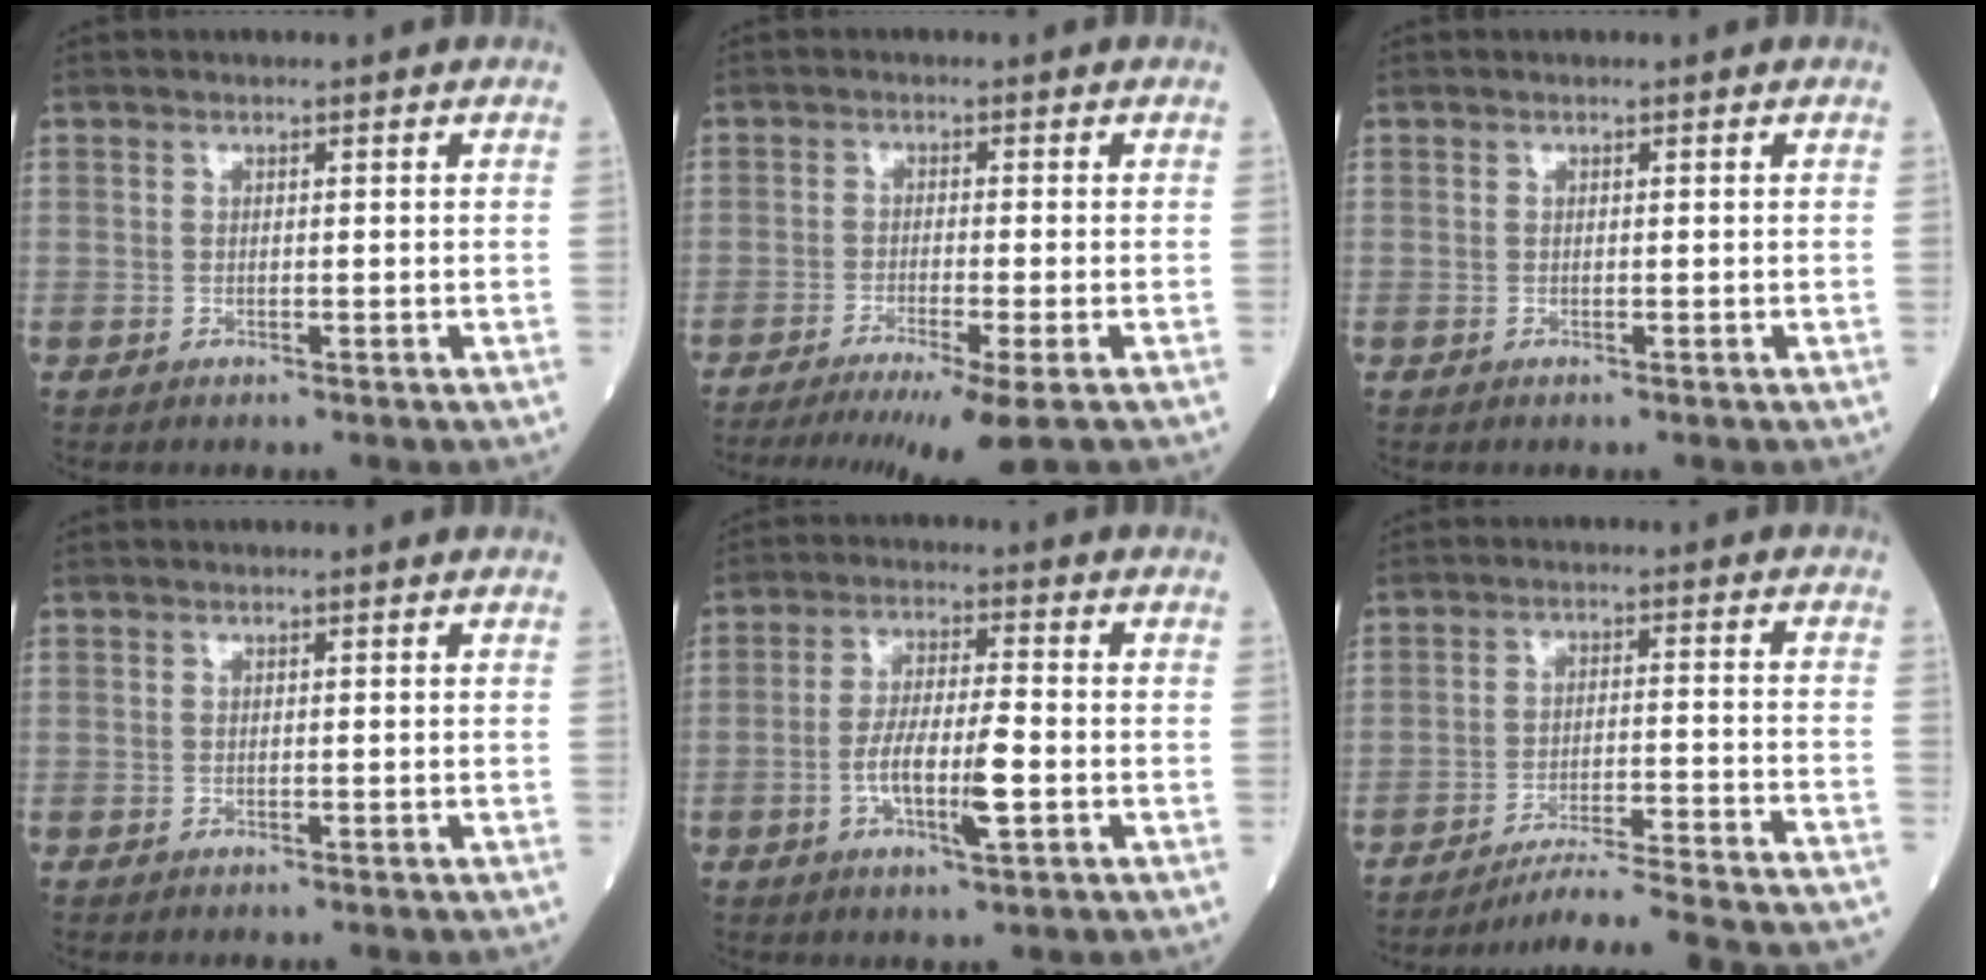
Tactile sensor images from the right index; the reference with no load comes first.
{"total": 10.6, "force": [-8.0, -0.8, 6.9], "torque": [-0.094, -0.030, -0.124]}
{"total": 0.0}
{"total": 0.0}
{"total": 8.0, "force": [-2.3, 1.2, 7.6], "torque": [-0.140, 0.000, -0.043]}
{"total": 22.4, "force": [-21.1, -1.5, 7.4], "torque": [-0.065, -0.037, -0.285]}